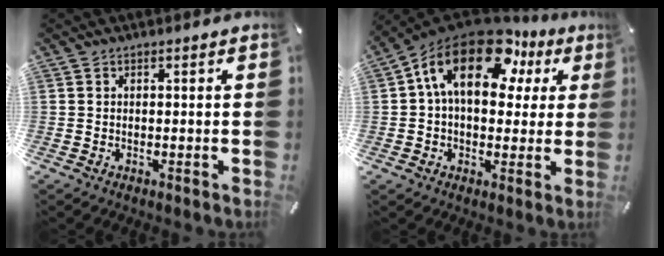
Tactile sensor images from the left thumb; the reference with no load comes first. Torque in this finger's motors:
{"motor_torque": [2.54, 2.47, 1.52, -1.25, 0.40]}